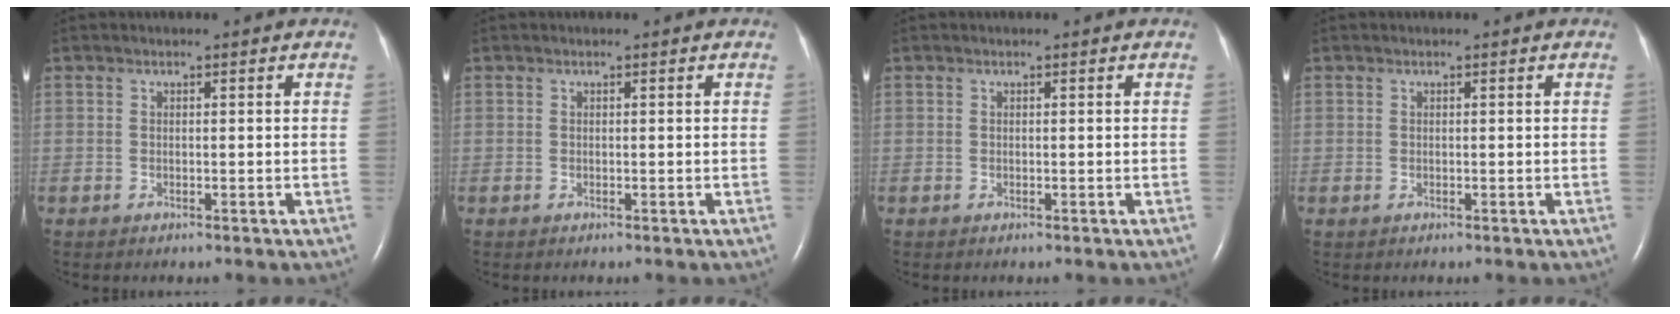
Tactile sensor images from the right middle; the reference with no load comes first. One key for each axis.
{"total": 0.0}
{"total": 0.0}
{"total": 0.0}